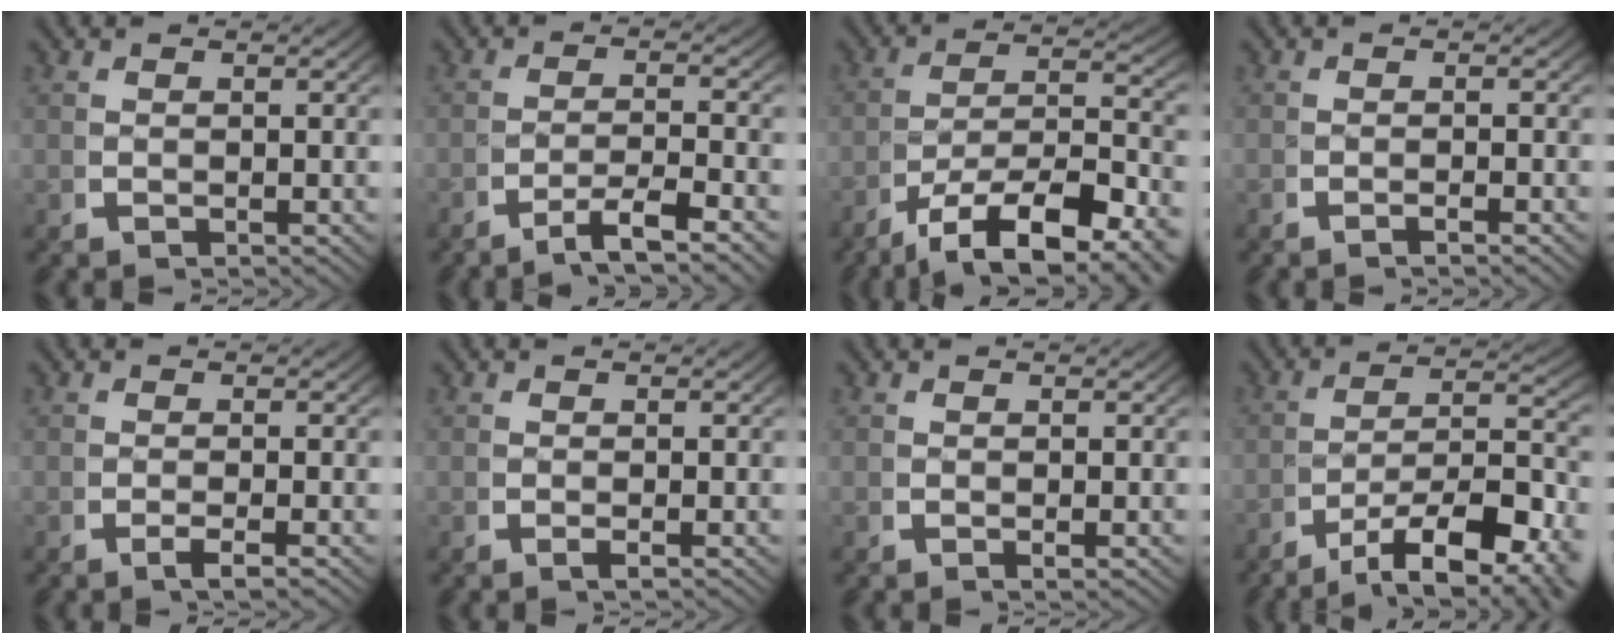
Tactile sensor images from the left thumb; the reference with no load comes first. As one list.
[{"total": 3.6, "force": [-2.1, 0.9, 2.7], "torque": [-0.052, -0.004, -0.037]}, {"total": 10.1, "force": [-3.3, 5.3, 8.0], "torque": [-0.147, -0.036, -0.037]}, {"total": 1.0, "force": [-0.6, -0.1, 0.9], "torque": [-0.015, 0.008, -0.017]}, {"total": 1.5, "force": [-0.6, 0.2, 1.3], "torque": [-0.026, 0.002, -0.014]}, {"total": 0.7, "force": [-0.1, 0.3, 0.7], "torque": [-0.018, 0.001, -0.003]}, {"total": 0.5, "force": [0.2, 0.2, 0.5], "torque": [-0.011, -0.001, 0.004]}, {"total": 10.7, "force": [-3.8, 5.6, 8.3], "torque": [-0.142, -0.038, -0.044]}]